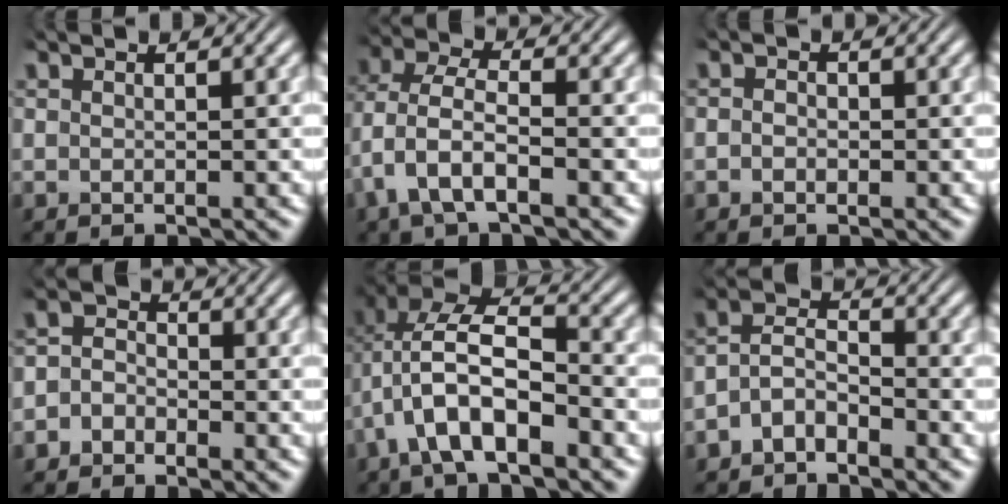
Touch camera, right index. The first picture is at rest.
{"total": 4.1, "force": [-0.1, 2.7, 3.0], "torque": [-0.091, -0.015, 0.004]}
{"total": 0.8, "force": [-0.5, 0.6, 0.3], "torque": [-0.010, -0.002, -0.011]}
{"total": 2.8, "force": [-1.4, 2.3, 0.7], "torque": [-0.011, -0.004, -0.032]}
{"total": 7.7, "force": [0.0, 5.2, 5.7], "torque": [-0.120, -0.012, -0.007]}
{"total": 5.1, "force": [-2.2, 4.1, 2.3], "torque": [-0.046, -0.011, -0.046]}